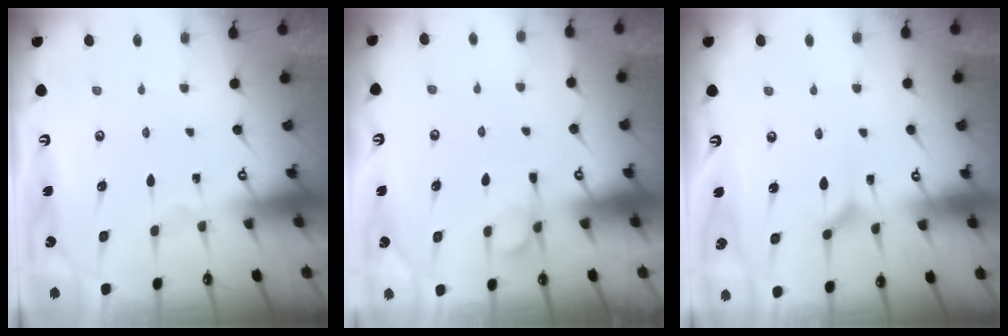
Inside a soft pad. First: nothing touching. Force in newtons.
{"total": 1.8, "press": 1.3, "slide": 1.3}
{"total": 5.1, "press": 5.0, "slide": 0.8}